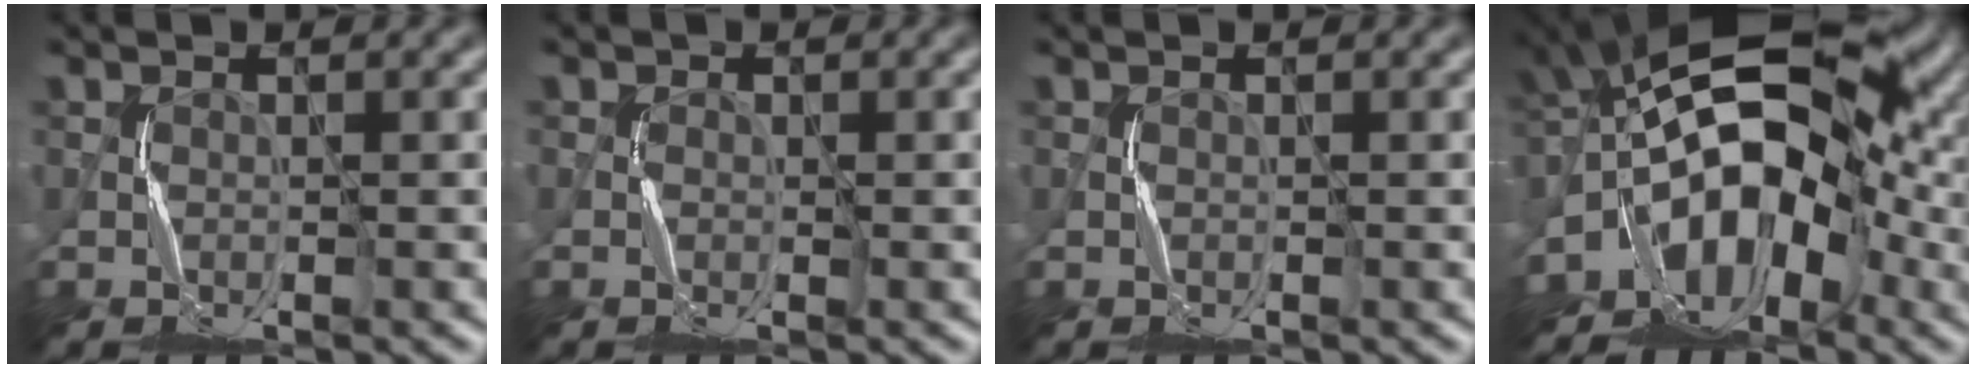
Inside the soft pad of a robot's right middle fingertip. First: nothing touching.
{"total": 0.7, "force": [0.0, 0.6, 0.2], "torque": [0.002, -0.001, -0.003]}
{"total": 0.0}
{"total": 13.1, "force": [-3.6, 8.0, 9.8], "torque": [-0.130, 0.014, -0.081]}